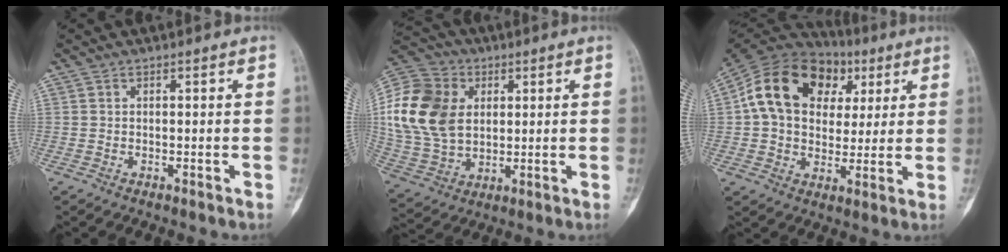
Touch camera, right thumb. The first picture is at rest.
{"total": 18.9, "force": [3.5, 13.9, 12.2], "torque": [-0.236, -0.001, 0.069]}
{"total": 19.9, "force": [5.1, 14.6, 12.4], "torque": [-0.203, 0.020, 0.082]}